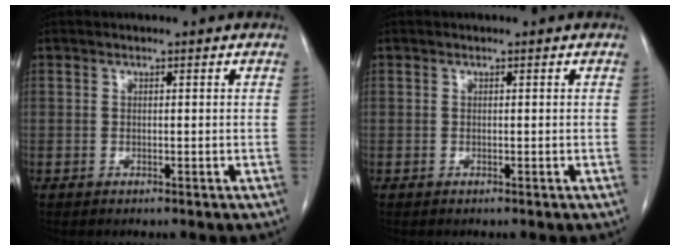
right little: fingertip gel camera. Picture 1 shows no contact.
{"total": 0.0}